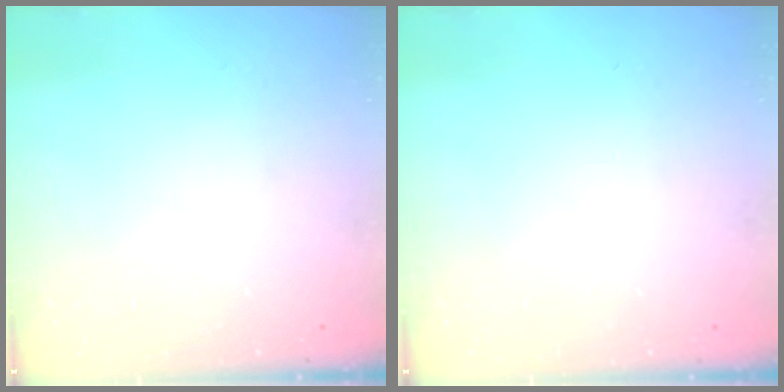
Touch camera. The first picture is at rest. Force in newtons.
{"total": 0.0}